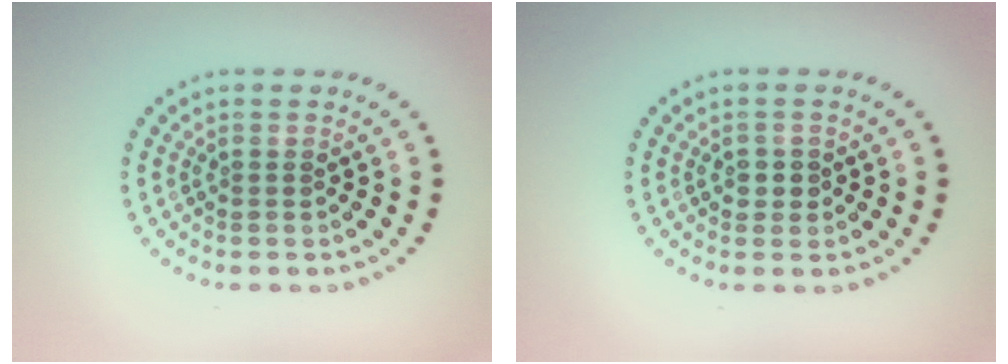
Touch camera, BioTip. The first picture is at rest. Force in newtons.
{"total": 1.1, "press": 1.1, "slide": 0.4}